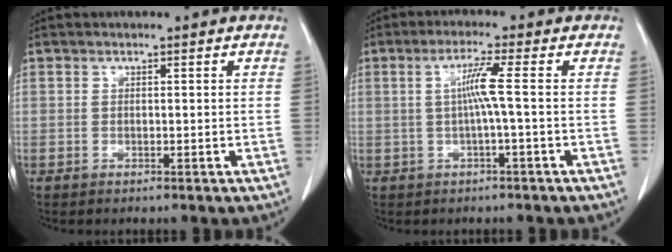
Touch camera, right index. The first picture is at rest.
{"total": 4.2, "force": [0.1, -0.9, 4.1], "torque": [-0.081, 0.006, 0.001]}